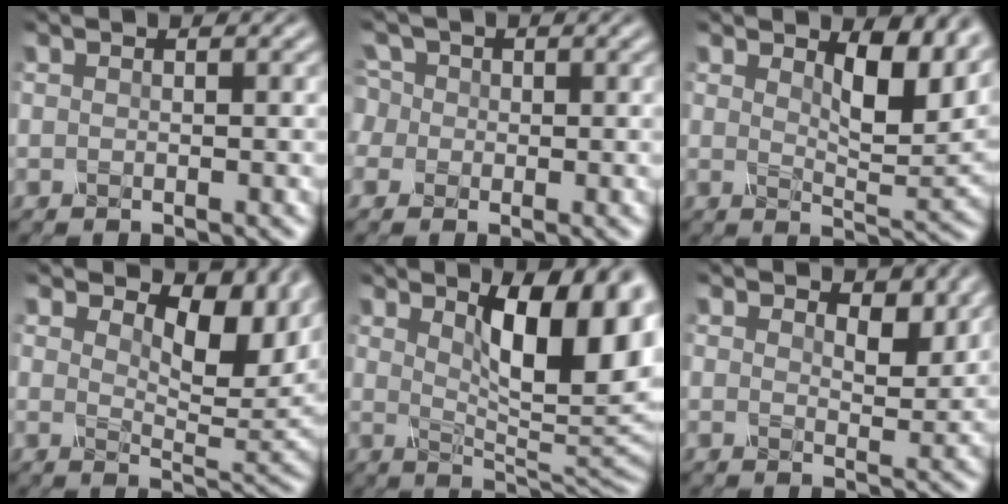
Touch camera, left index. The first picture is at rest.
{"total": 3.5, "force": [0.7, 3.2, 1.4], "torque": [-0.036, 0.021, -0.011]}
{"total": 5.3, "force": [2.6, 2.2, 4.1], "torque": [-0.063, -0.011, 0.035]}
{"total": 8.3, "force": [3.7, 3.9, 6.3], "torque": [-0.094, -0.002, 0.058]}
{"total": 10.8, "force": [3.5, 3.7, 9.5], "torque": [-0.119, -0.006, 0.055]}
{"total": 2.4, "force": [1.7, 1.1, 1.2], "torque": [-0.025, -0.007, 0.021]}